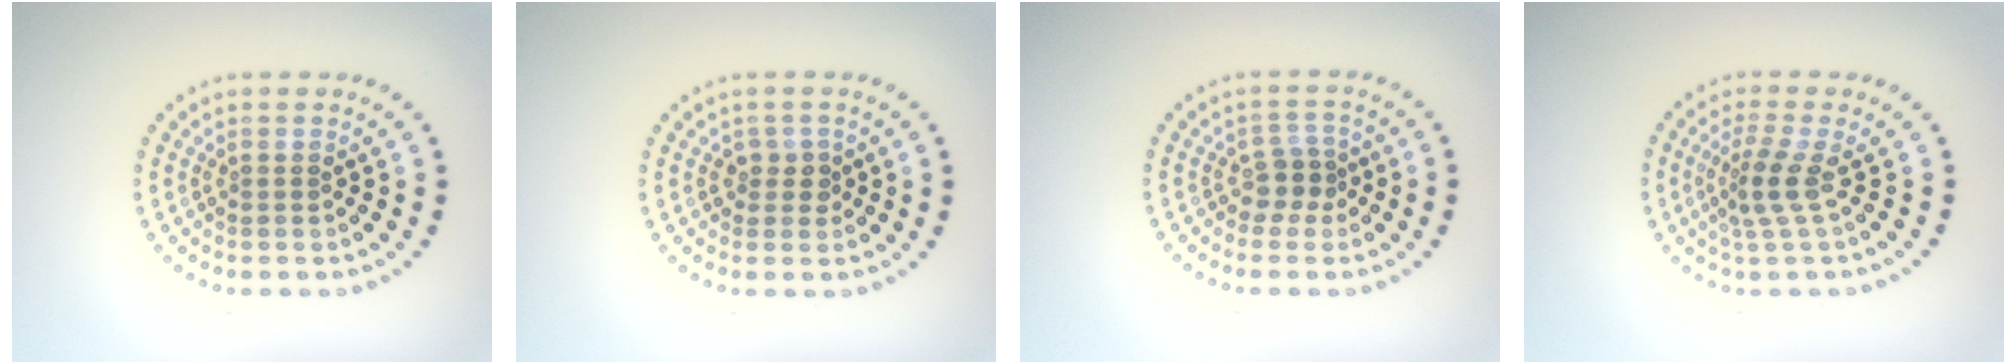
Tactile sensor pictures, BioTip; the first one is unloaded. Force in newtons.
{"total": 1.5, "press": 1.3, "slide": 0.8}
{"total": 2.0, "press": 1.6, "slide": 1.2}
{"total": 2.6, "press": 1.8, "slide": 1.8}